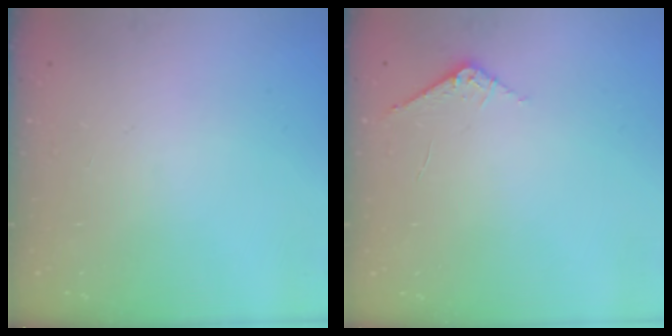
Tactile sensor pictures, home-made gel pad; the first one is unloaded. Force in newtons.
{"total": 6.1, "press": 6.1, "slide": 0.5}